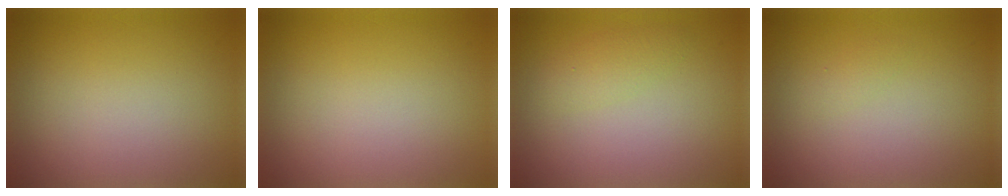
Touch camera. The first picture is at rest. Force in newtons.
{"total": 0.0}
{"total": 1.3, "press": 1.3, "slide": 0.1}
{"total": 0.5, "press": 0.5, "slide": 0.0}